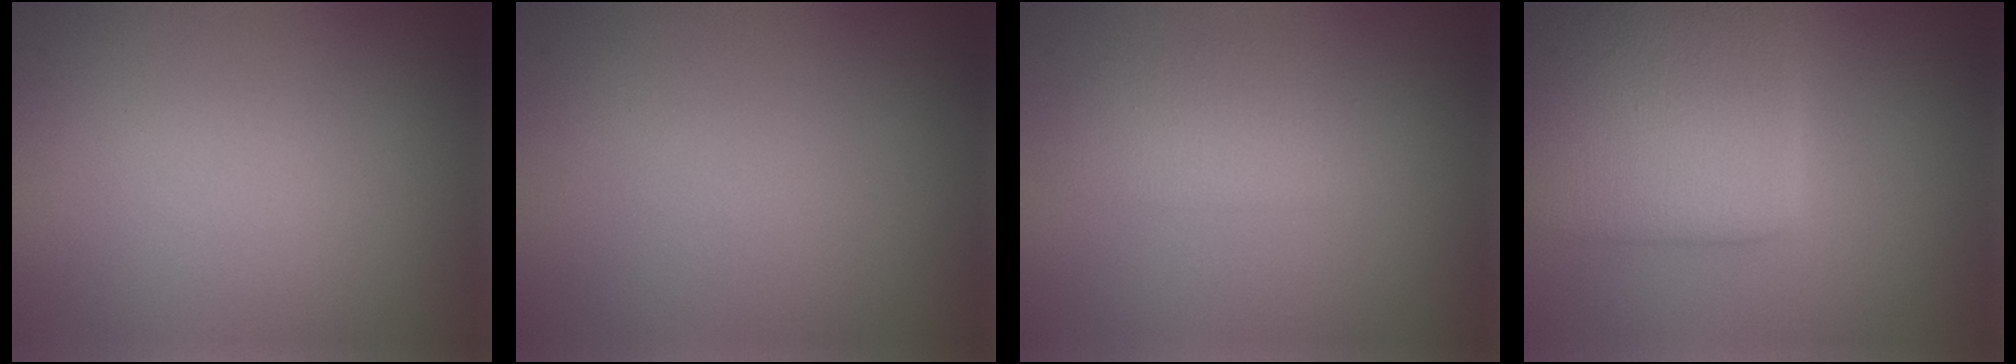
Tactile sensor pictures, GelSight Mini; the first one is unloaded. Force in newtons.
{"total": 0.0}
{"total": 2.4, "press": 2.4, "slide": 0.0}
{"total": 7.5, "press": 7.5, "slide": 0.2}